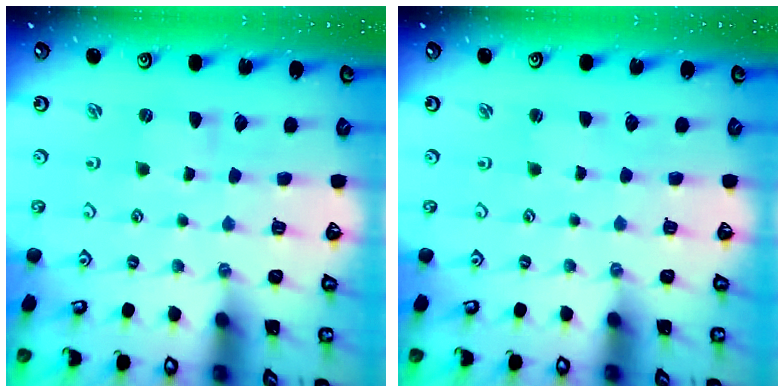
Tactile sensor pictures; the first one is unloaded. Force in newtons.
{"total": 0.0}